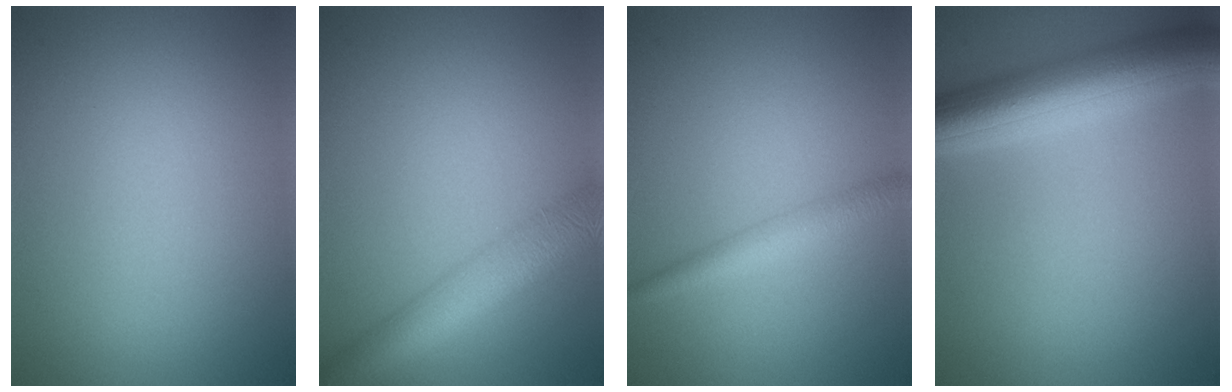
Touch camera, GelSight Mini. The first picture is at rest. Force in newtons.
{"total": 6.1, "press": 6.1, "slide": 0.2}
{"total": 2.4, "press": 2.4, "slide": 0.1}
{"total": 8.2, "press": 8.1, "slide": 0.4}